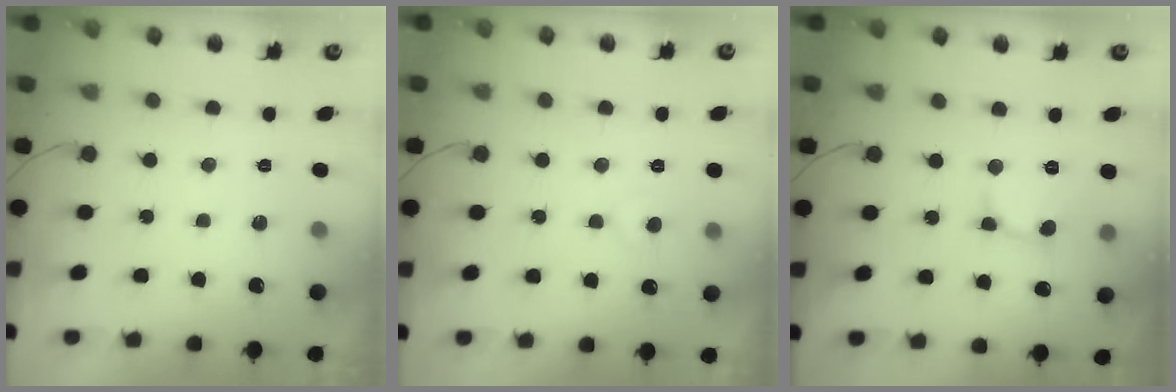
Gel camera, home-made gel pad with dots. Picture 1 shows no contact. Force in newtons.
{"total": 3.9, "press": 3.9, "slide": 0.3}
{"total": 2.6, "press": 2.6, "slide": 0.2}